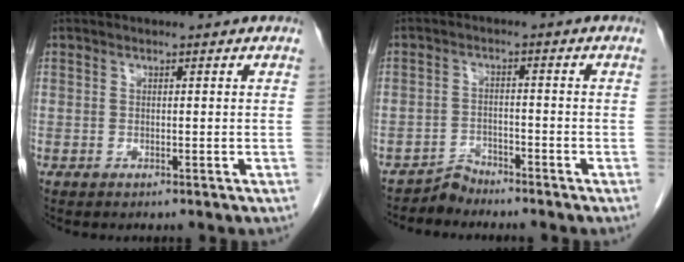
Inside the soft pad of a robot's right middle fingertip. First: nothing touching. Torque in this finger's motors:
{"motor_torque": [-0.20, -0.10, -0.02, -0.03]}